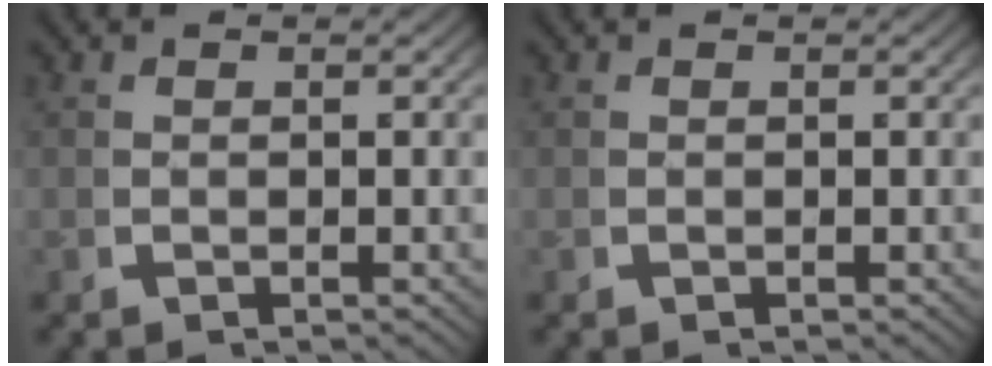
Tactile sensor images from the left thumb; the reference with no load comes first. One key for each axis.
{"total": 0.0}